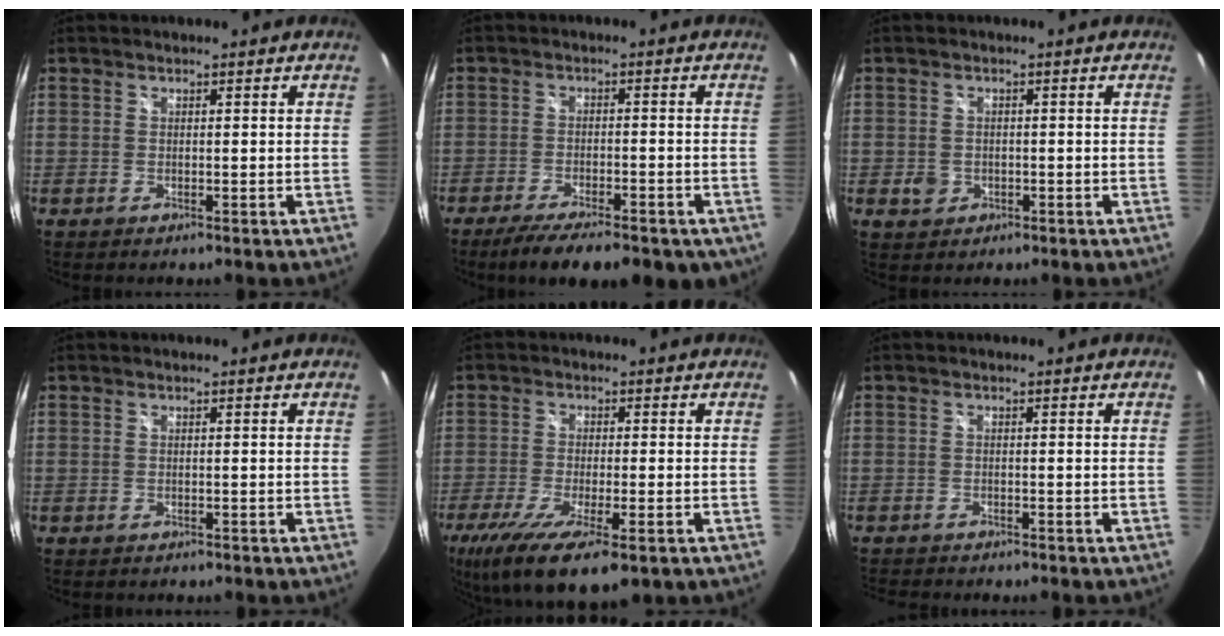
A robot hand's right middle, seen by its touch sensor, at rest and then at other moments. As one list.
[{"total": 14.1, "force": [-10.2, 4.8, 8.5], "torque": [-0.156, -0.034, -0.144]}, {"total": 2.8, "force": [-0.8, 2.5, 1.0], "torque": [-0.021, 0.001, -0.009]}, {"total": 1.1, "force": [-0.9, 0.5, 0.2], "torque": [-0.008, -0.004, -0.013]}, {"total": 15.3, "force": [-9.0, 4.5, 11.5], "torque": [-0.235, -0.062, -0.148]}, {"total": 4.2, "force": [-4.0, 0.7, 1.1], "torque": [-0.032, -0.016, -0.065]}]